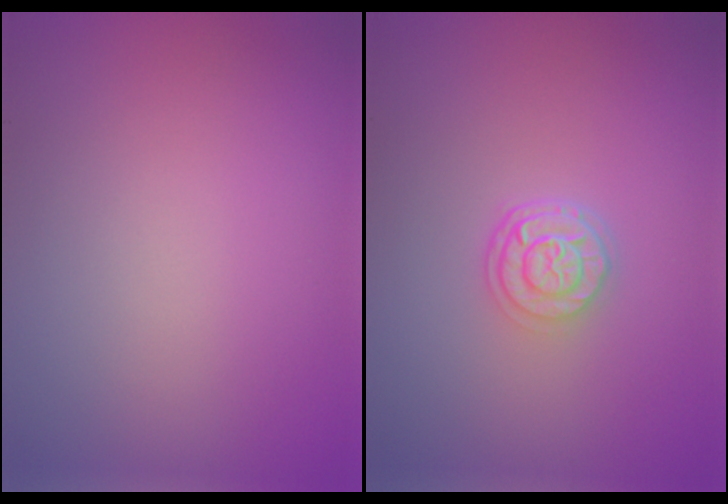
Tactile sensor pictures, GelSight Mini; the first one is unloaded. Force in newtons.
{"total": 3.1, "press": 2.4, "slide": 2.0}